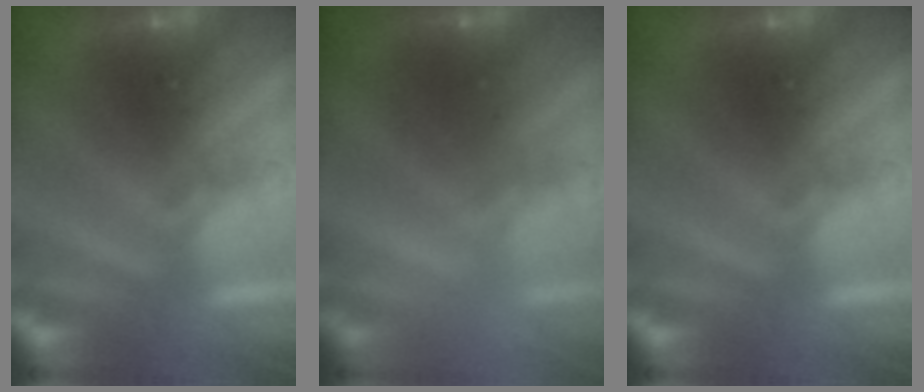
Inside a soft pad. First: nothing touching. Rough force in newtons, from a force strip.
{"total": 2.1}
{"total": 0.0}